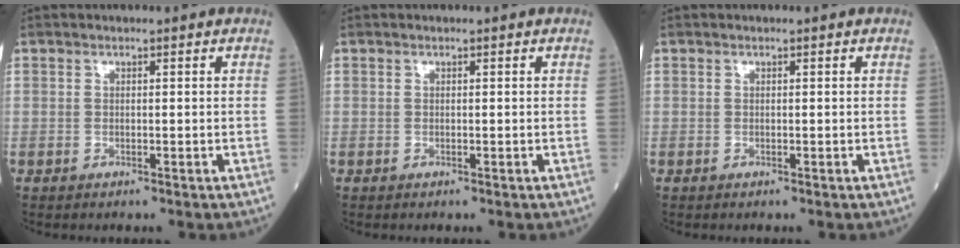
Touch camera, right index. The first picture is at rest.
{"total": 0.0}
{"total": 0.0}